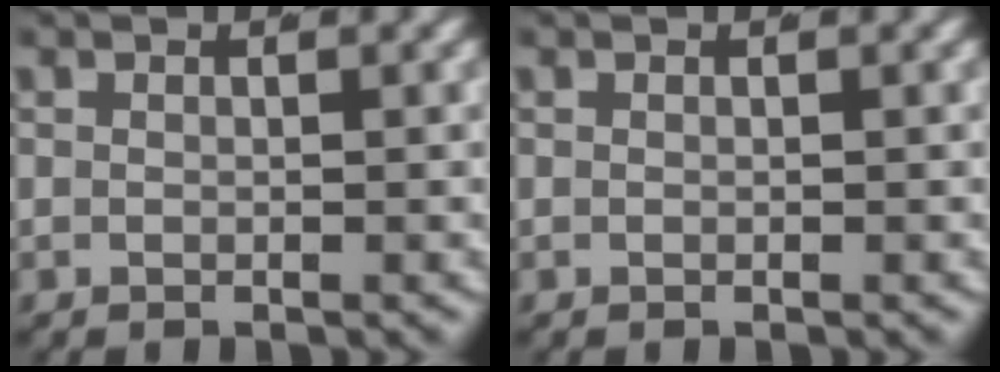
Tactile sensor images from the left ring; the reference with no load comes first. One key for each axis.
{"total": 0.0}